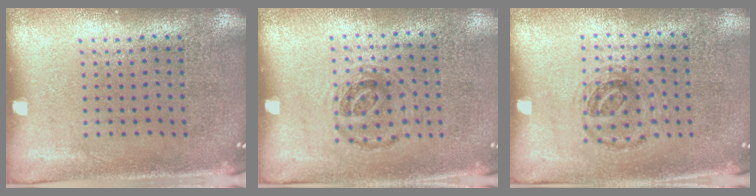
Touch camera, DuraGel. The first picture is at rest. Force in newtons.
{"total": 0.9, "press": 0.8, "slide": 0.4}
{"total": 0.9, "press": 0.9, "slide": 0.2}